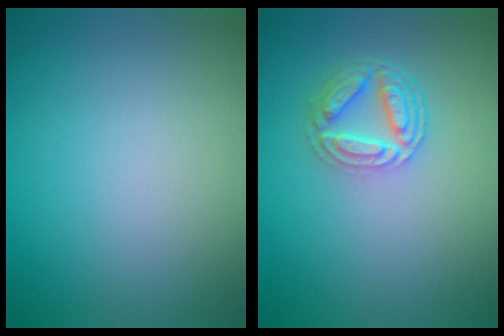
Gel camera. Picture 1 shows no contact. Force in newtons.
{"total": 4.3, "press": 3.3, "slide": 2.8}